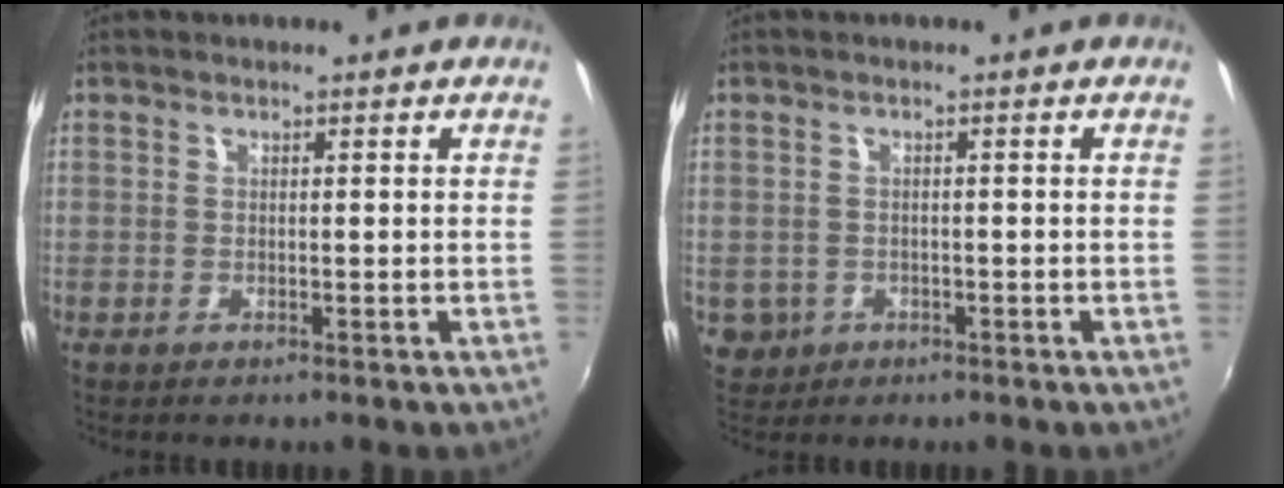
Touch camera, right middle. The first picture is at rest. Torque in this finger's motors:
{"motor_torque": [-0.54, -0.22, -0.03, -0.01]}